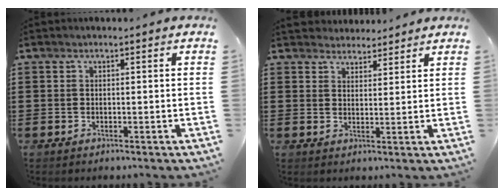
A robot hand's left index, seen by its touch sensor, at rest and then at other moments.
{"total": 3.0, "force": [2.9, 0.9, -0.4], "torque": [-0.003, -0.003, 0.055]}